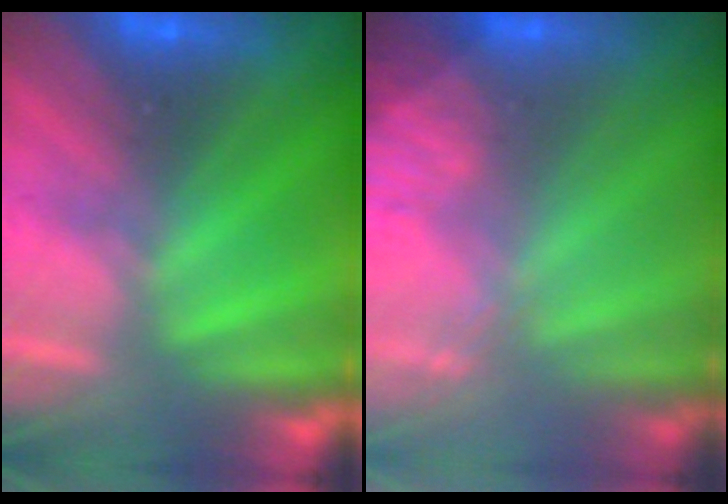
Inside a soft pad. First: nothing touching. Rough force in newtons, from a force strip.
{"total": 2.9}